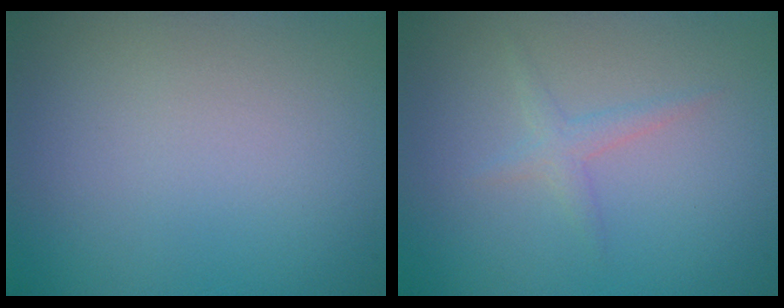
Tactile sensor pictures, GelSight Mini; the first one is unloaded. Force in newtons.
{"total": 1.3, "press": 1.3, "slide": 0.0}